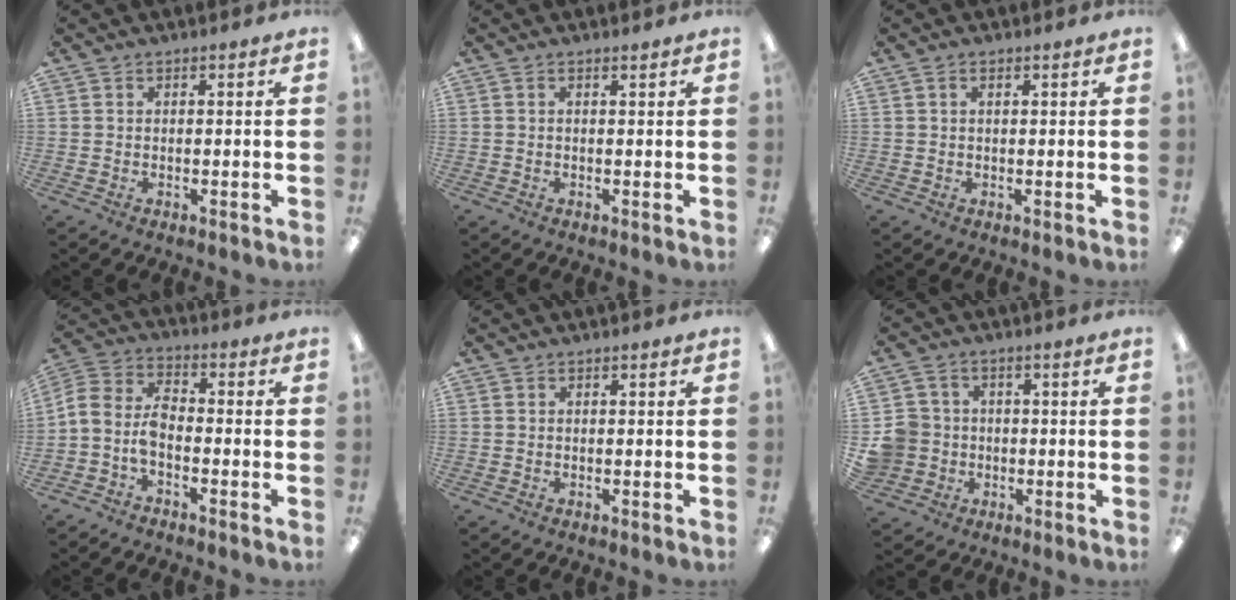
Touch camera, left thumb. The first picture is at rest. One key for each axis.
{"total": 0.6, "fx": 0.3, "fy": 0.0, "fz": 0.5, "tx": -0.009, "ty": -0.002, "tz": 0.006}
{"total": 1.1, "fx": 0.5, "fy": 0.4, "fz": 0.9, "tx": -0.019, "ty": 0.002, "tz": 0.009}
{"total": 9.1, "fx": -2.7, "fy": 5.6, "fz": 6.5, "tx": -0.148, "ty": -0.005, "tz": -0.050}
{"total": 0.0}
{"total": 6.3, "fx": -0.5, "fy": 6.0, "fz": 1.7, "tx": -0.049, "ty": 0.015, "tz": -0.009}